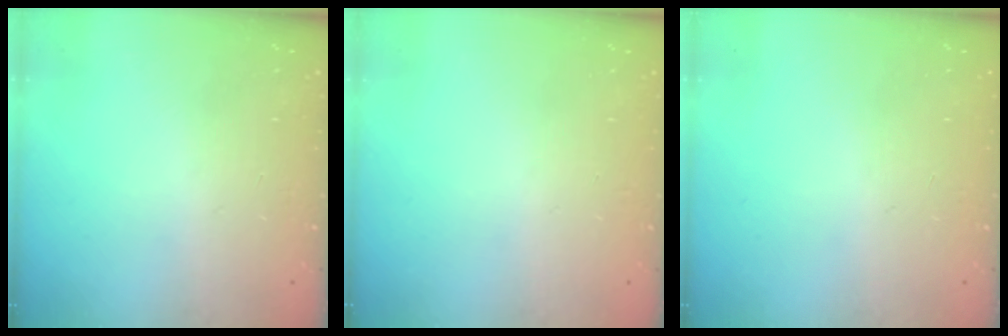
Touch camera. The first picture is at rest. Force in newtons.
{"total": 0.0}
{"total": 0.0}